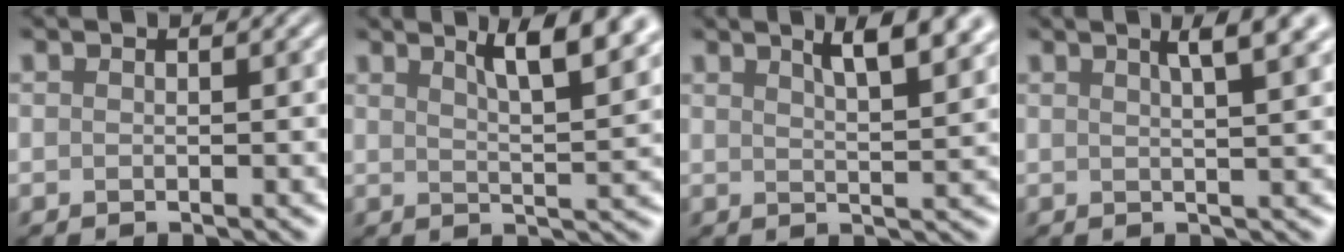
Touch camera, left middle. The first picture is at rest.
{"total": 7.1, "force": [4.3, 1.8, 5.3], "torque": [-0.048, 0.023, 0.050]}
{"total": 6.5, "force": [4.0, 2.0, 4.7], "torque": [-0.037, 0.029, 0.041]}
{"total": 5.4, "force": [3.1, 1.7, 4.1], "torque": [-0.029, 0.031, 0.020]}